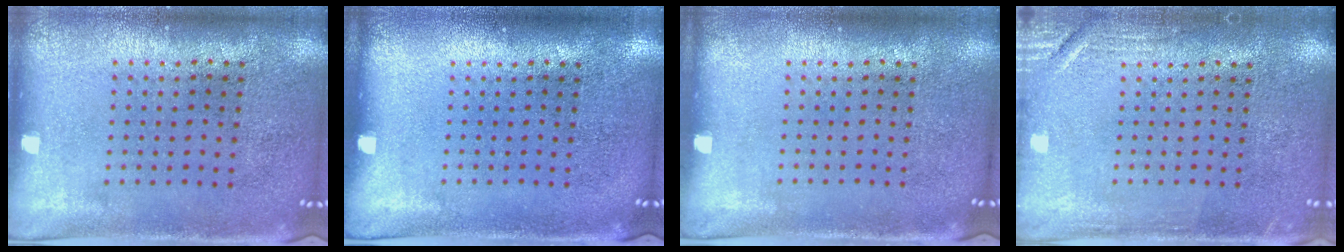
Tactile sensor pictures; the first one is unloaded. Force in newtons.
{"total": 0.0}
{"total": 0.0}
{"total": 2.1, "press": 2.0, "slide": 0.4}